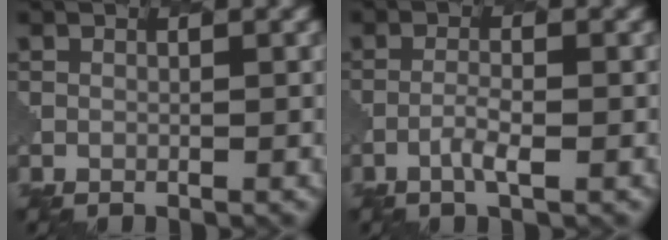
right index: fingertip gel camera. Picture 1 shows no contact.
{"total": 1.4, "force": [-0.7, 0.2, 1.2], "torque": [-0.026, 0.004, -0.016]}